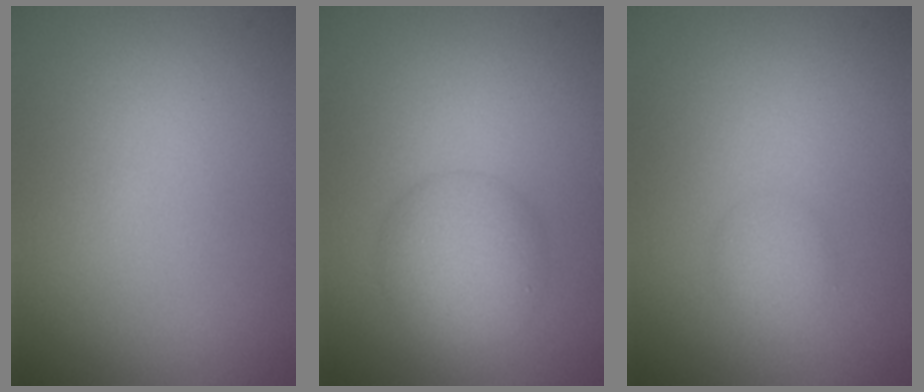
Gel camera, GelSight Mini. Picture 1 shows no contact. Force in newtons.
{"total": 4.5, "press": 4.5, "slide": 0.1}
{"total": 1.6, "press": 1.6, "slide": 0.0}